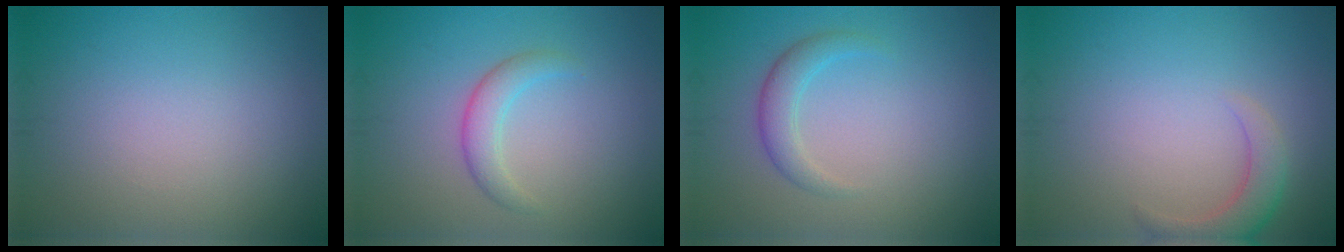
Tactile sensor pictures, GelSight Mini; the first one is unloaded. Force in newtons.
{"total": 2.2, "press": 2.2, "slide": 0.2}
{"total": 2.2, "press": 2.2, "slide": 0.1}
{"total": 2.7, "press": 2.7, "slide": 0.3}